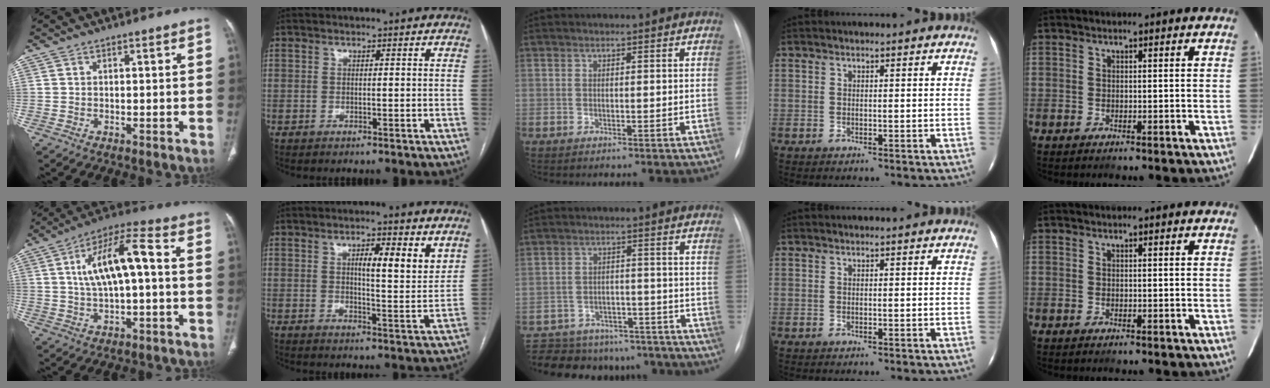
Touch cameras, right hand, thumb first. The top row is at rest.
{"thumb": {"total": 12.5, "force": [1.3, 4.4, 11.6], "torque": [-0.218, 0.033, 0.018]}, "index": {"total": 7.5, "force": [3.6, 1.5, 6.5], "torque": [-0.092, -0.005, 0.049]}, "middle": {"total": 18.8, "force": [-16.8, 6.9, 5.1], "torque": [-0.109, 0.011, -0.216]}}